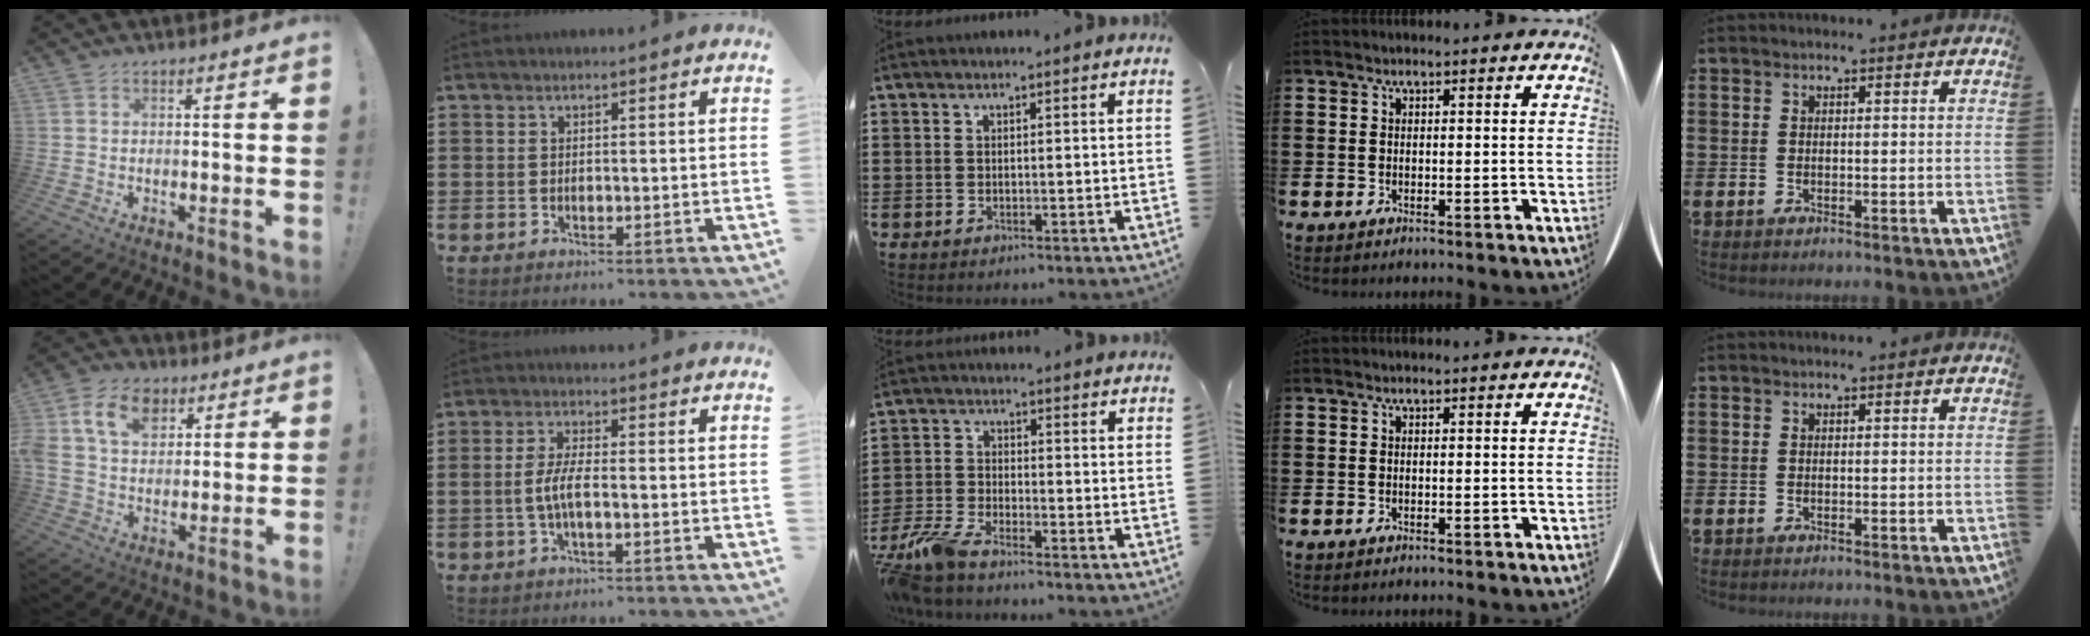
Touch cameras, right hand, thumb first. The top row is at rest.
{"thumb": {"total": 13.3, "force": [5.4, 9.4, 7.7], "torque": [-0.142, -0.003, 0.104]}, "index": {"total": 4.1, "force": [-0.9, 1.1, 3.9], "torque": [-0.098, -0.006, -0.026]}, "middle": {"total": 5.8, "force": [-5.1, 0.9, 2.7], "torque": [-0.086, -0.013, -0.106]}}